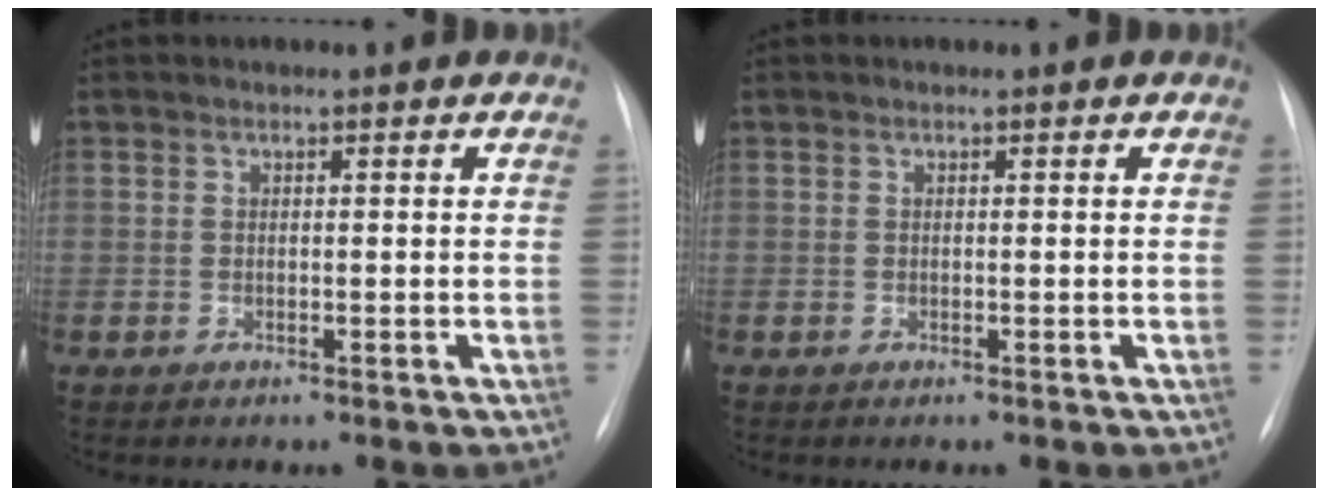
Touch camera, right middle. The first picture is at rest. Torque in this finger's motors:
{"motor_torque": [-0.02, -0.02, 0.00, 0.00]}